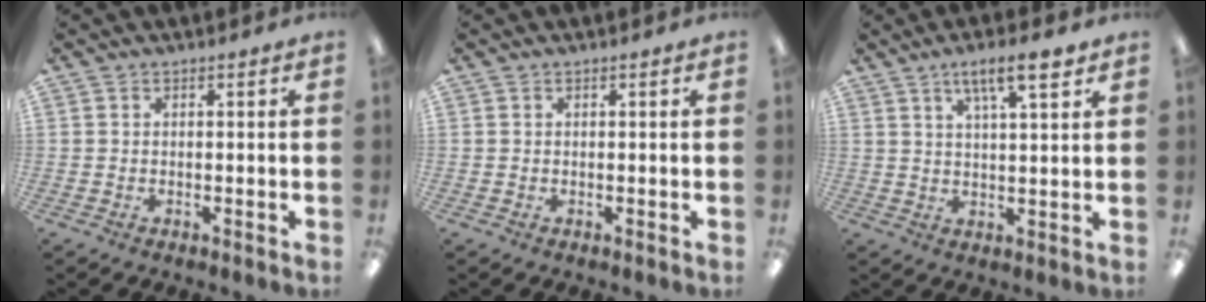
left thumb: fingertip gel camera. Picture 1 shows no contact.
{"total": 0.0}
{"total": 7.9, "force": [5.3, 1.5, 5.7], "torque": [-0.091, -0.021, 0.084]}